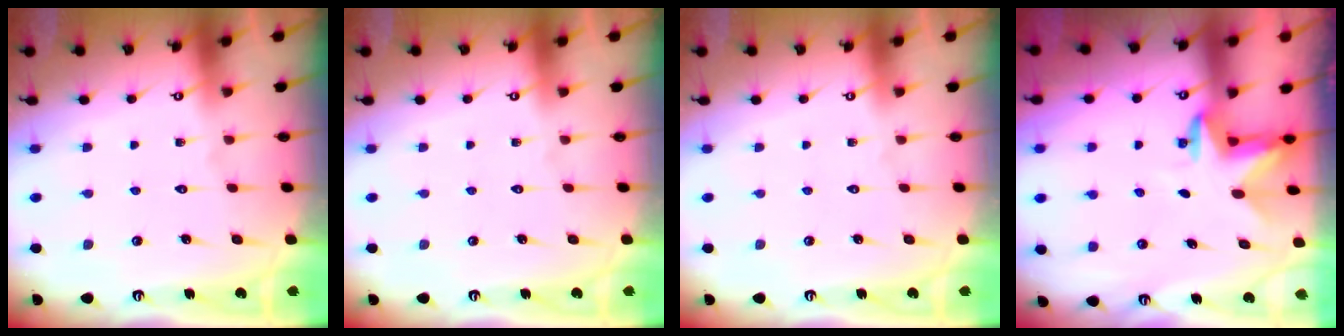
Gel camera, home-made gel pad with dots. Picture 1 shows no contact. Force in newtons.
{"total": 0.0}
{"total": 0.0}
{"total": 3.0, "press": 2.9, "slide": 0.8}